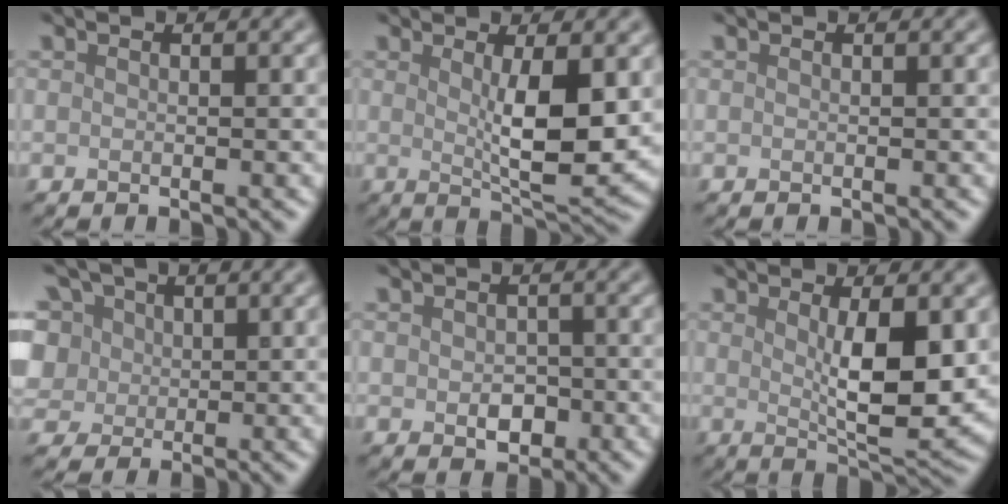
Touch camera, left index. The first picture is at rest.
{"total": 5.6, "force": [0.8, 1.3, 5.4], "torque": [-0.088, -0.013, 0.019]}
{"total": 0.0}
{"total": 11.5, "force": [4.6, 8.7, 5.9], "torque": [-0.124, 0.043, 0.053]}
{"total": 2.2, "force": [-0.3, 1.6, 1.5], "torque": [-0.024, -0.006, -0.005]}
{"total": 6.1, "force": [0.9, 1.6, 5.9], "torque": [-0.091, -0.013, 0.021]}